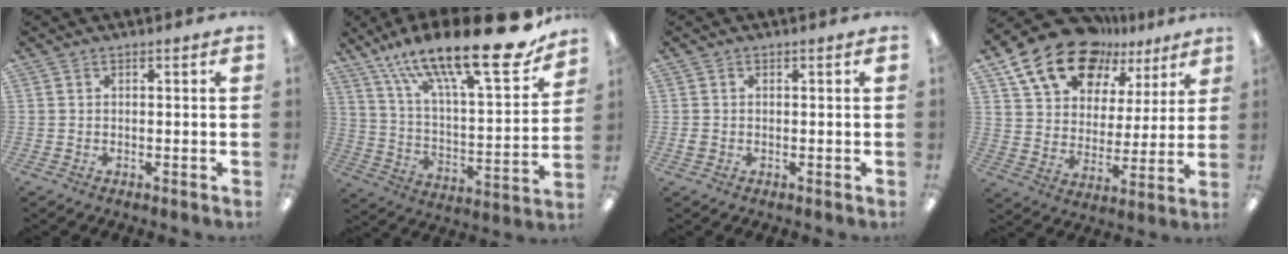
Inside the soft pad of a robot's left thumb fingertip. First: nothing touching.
{"total": 26.7, "force": [18.5, 7.3, 17.9], "torque": [-0.277, -0.117, 0.302]}
{"total": 1.1, "force": [-0.2, 0.9, 0.5], "torque": [-0.009, 0.003, -0.003]}
{"total": 17.8, "force": [12.4, 10.4, 7.5], "torque": [-0.144, -0.072, 0.228]}